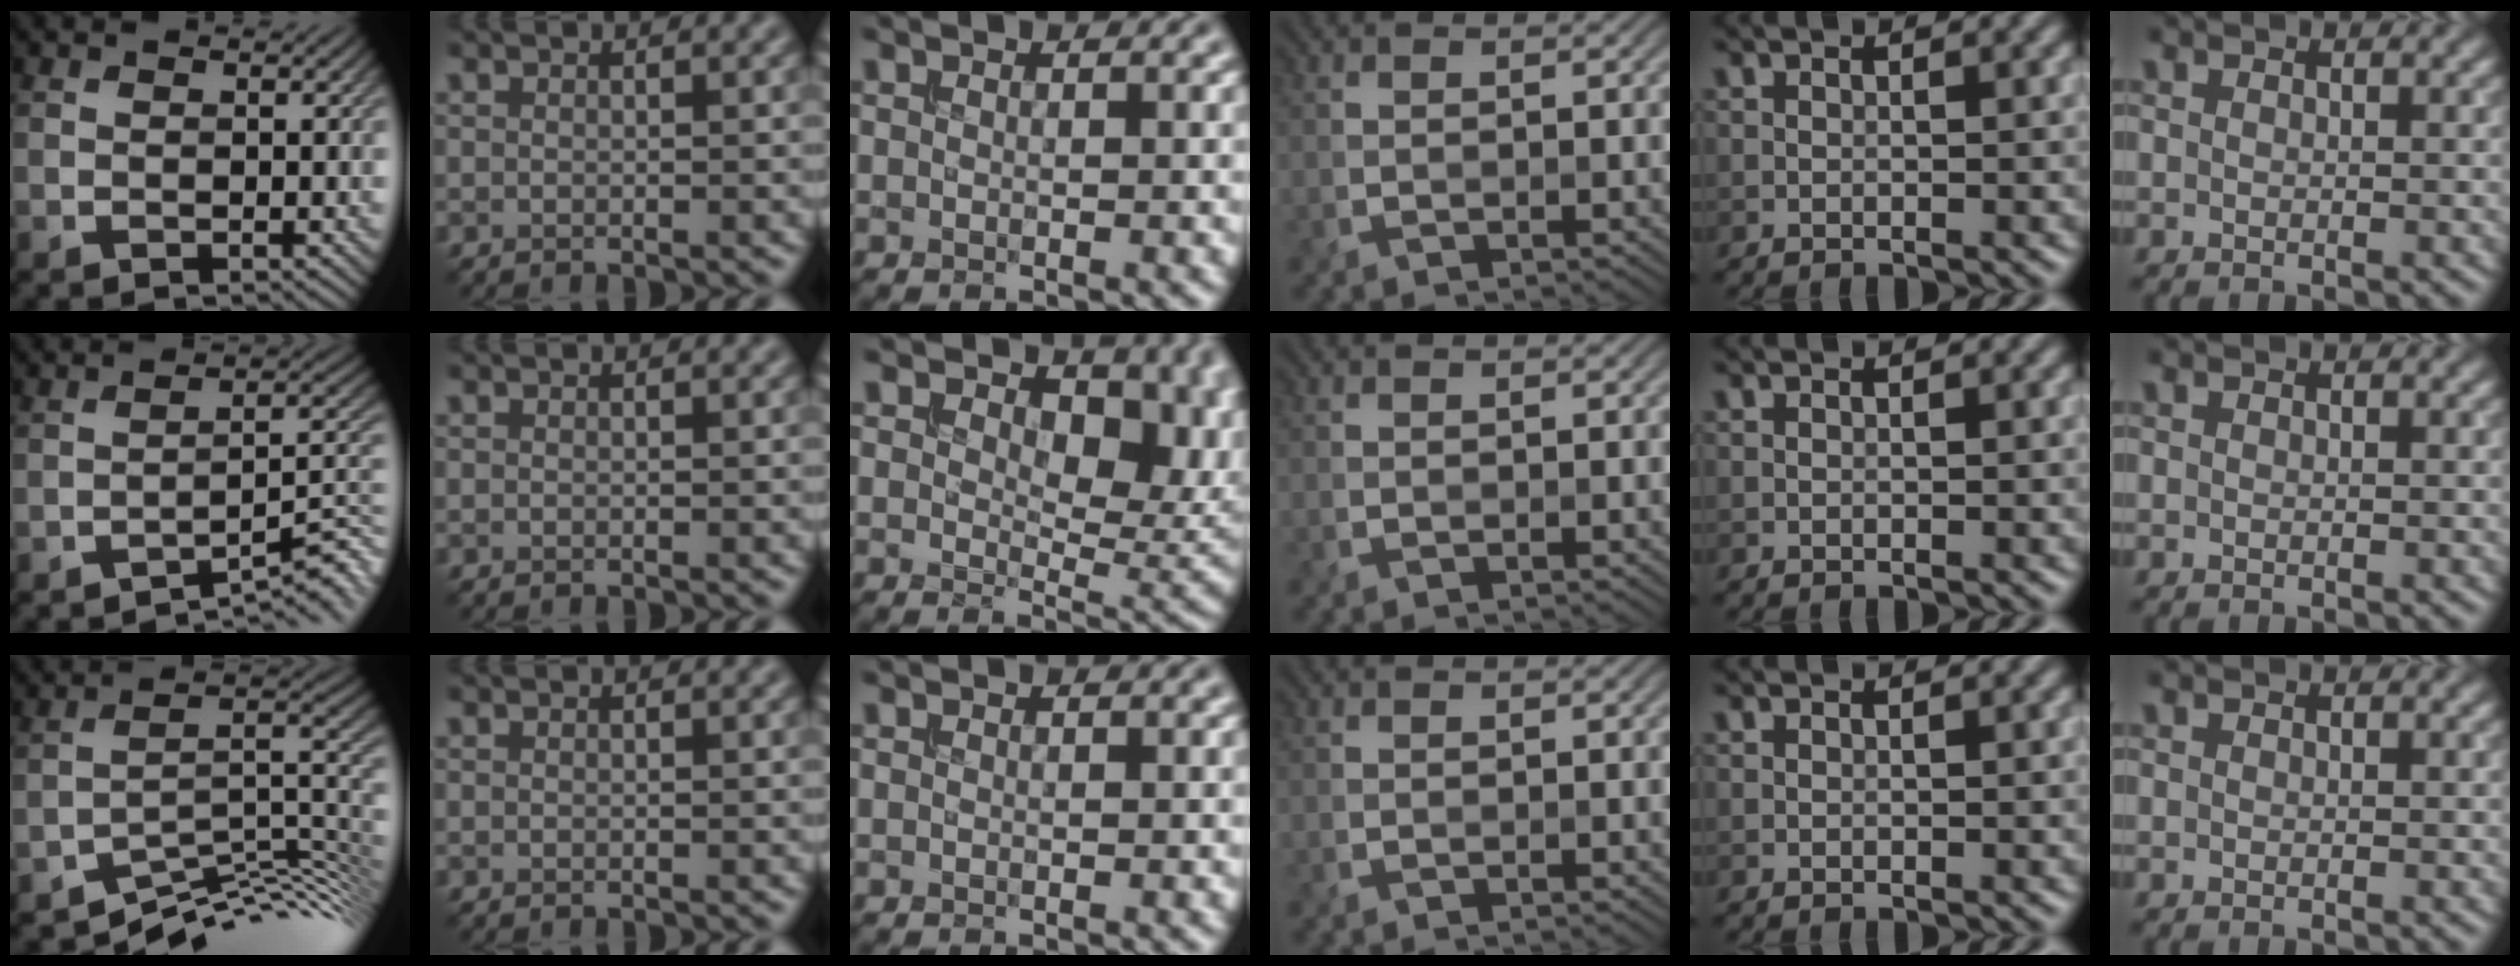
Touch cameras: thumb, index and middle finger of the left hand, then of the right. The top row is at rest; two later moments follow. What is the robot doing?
{"motion": "extract", "object": "bucket"}